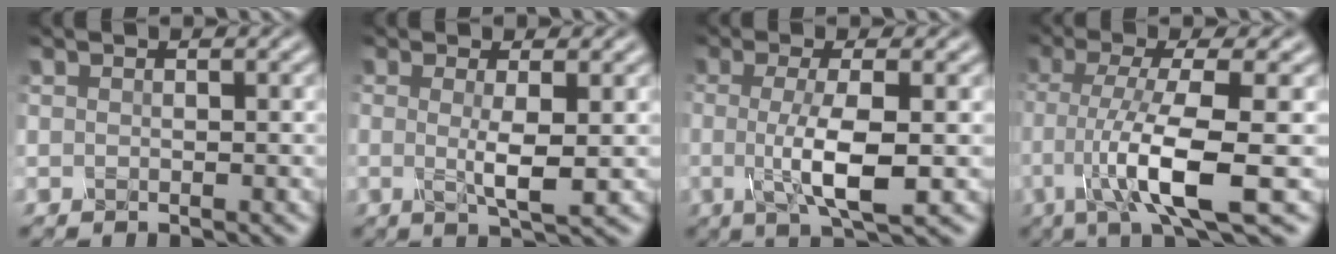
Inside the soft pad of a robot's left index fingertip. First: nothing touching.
{"total": 2.9, "force": [-0.1, 0.4, 2.9], "torque": [-0.051, -0.011, -0.001]}
{"total": 5.5, "force": [-0.6, 1.3, 5.3], "torque": [-0.092, -0.011, -0.013]}
{"total": 7.3, "force": [-2.2, 1.1, 6.9], "torque": [-0.119, -0.008, -0.042]}